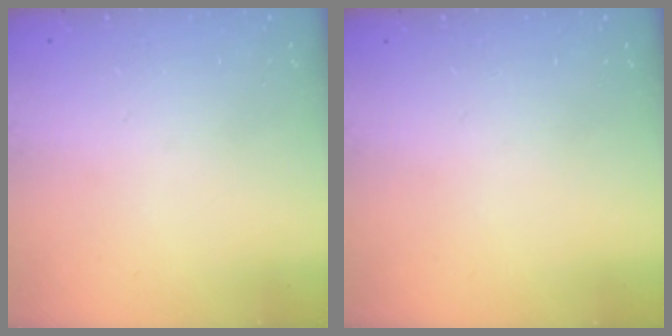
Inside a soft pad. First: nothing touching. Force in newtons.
{"total": 0.0}